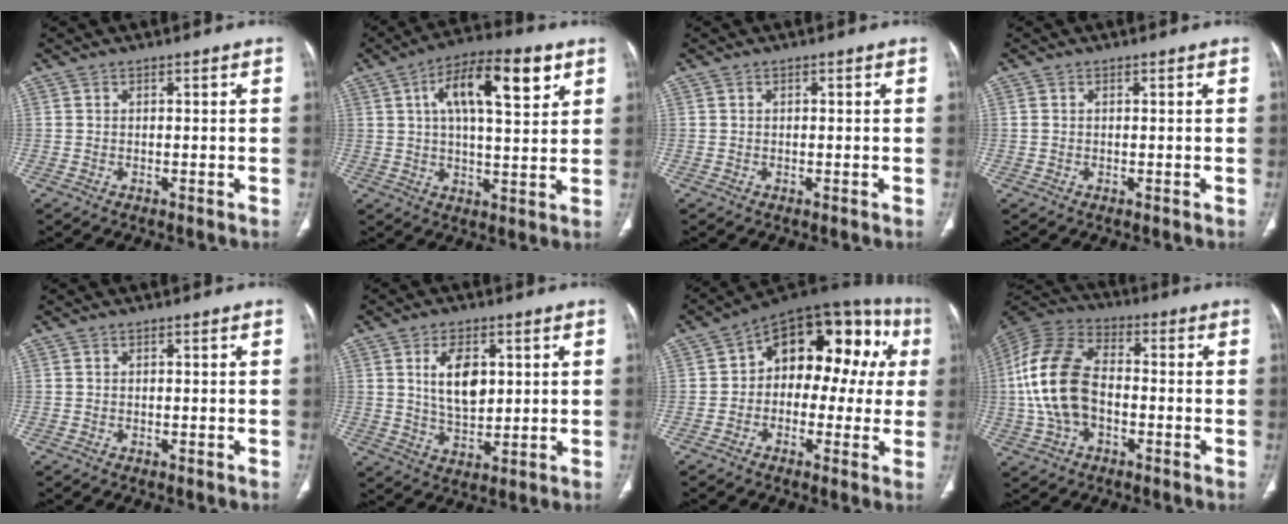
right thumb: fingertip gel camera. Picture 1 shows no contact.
{"total": 15.4, "force": [6.0, 5.7, 12.9], "torque": [-0.190, -0.002, 0.091]}
{"total": 0.0}
{"total": 0.6, "force": [0.1, 0.4, 0.4], "torque": [-0.016, 0.006, 0.005]}
{"total": 0.0}
{"total": 8.8, "force": [2.4, 5.0, 6.8], "torque": [-0.101, -0.016, 0.050]}
{"total": 18.7, "force": [2.3, 11.7, 14.4], "torque": [-0.137, 0.051, 0.020]}
{"total": 15.9, "force": [-1.6, 10.0, 12.2], "torque": [-0.255, 0.034, -0.033]}